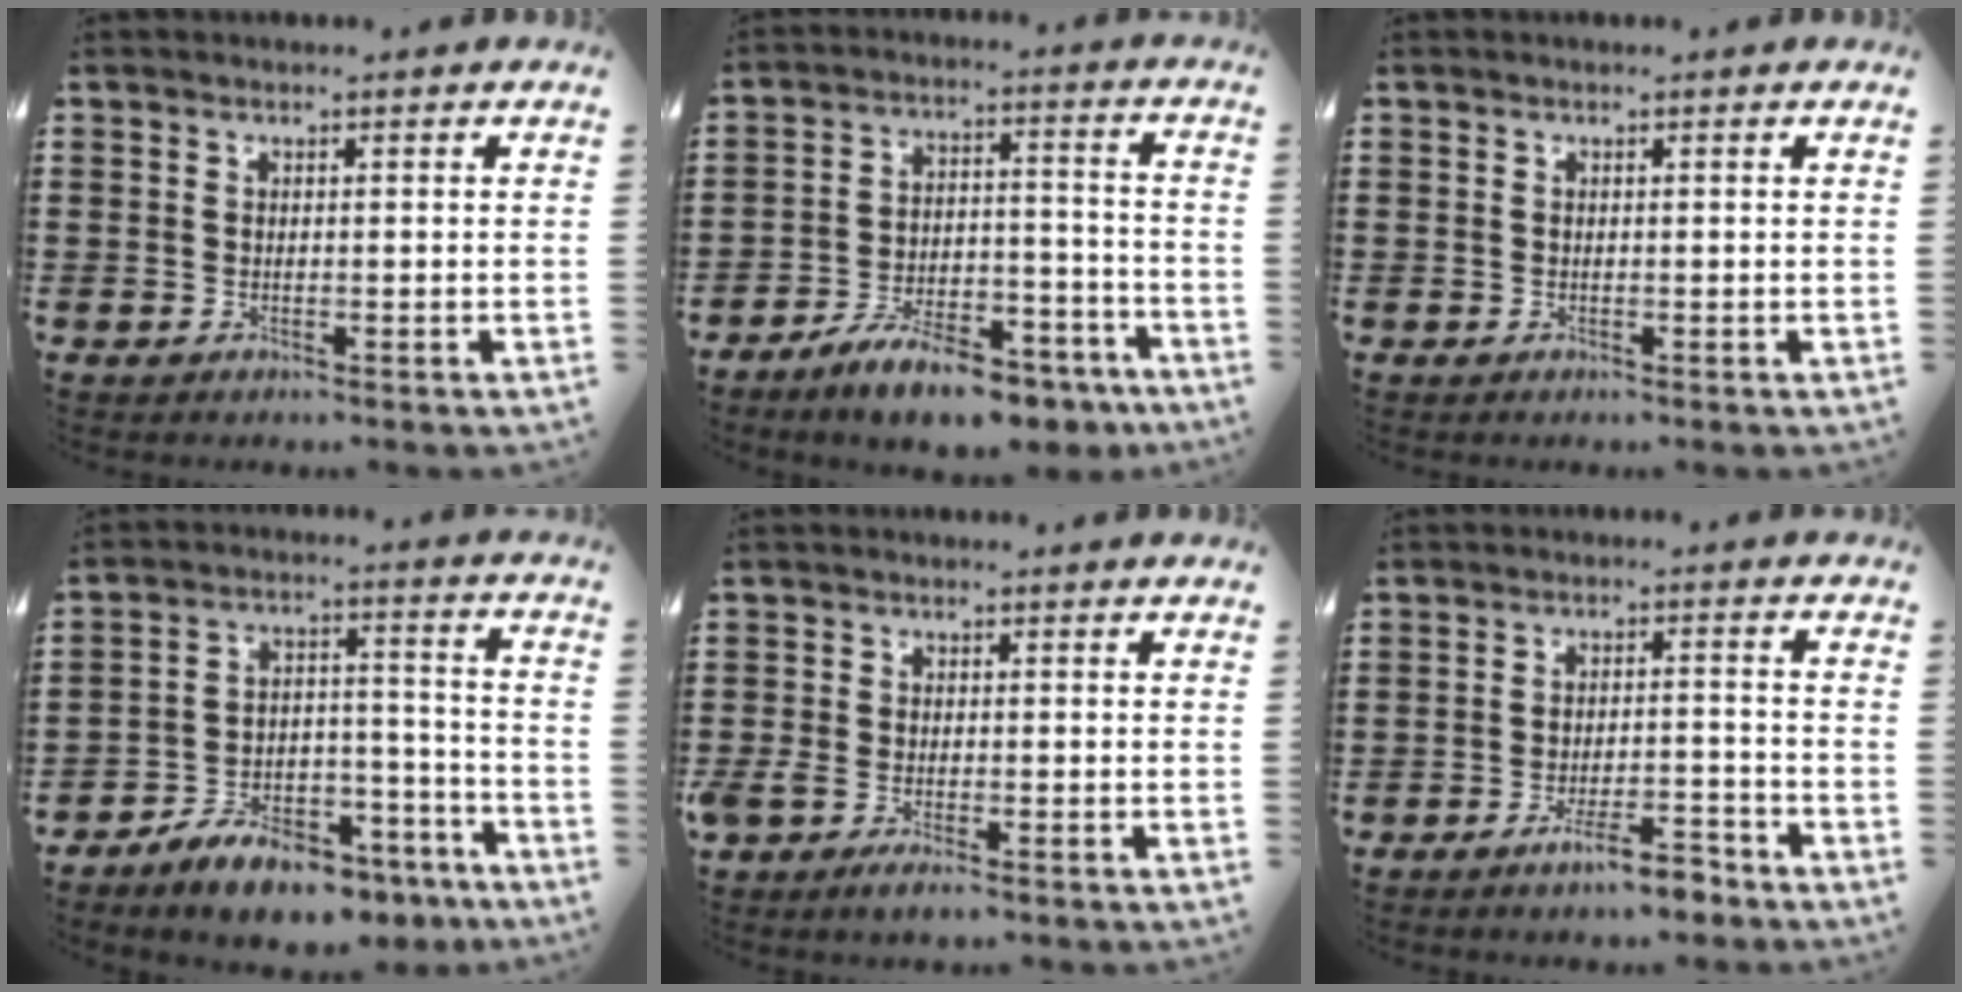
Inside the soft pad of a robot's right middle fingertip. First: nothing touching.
{"total": 9.4, "force": [-8.1, 1.8, 4.4], "torque": [-0.068, 0.026, -0.149]}
{"total": 0.0}
{"total": 8.7, "force": [-7.7, 2.4, 3.2], "torque": [-0.053, 0.031, -0.145]}
{"total": 2.3, "force": [-1.4, 0.6, 1.7], "torque": [-0.051, -0.006, -0.033]}
{"total": 5.7, "force": [-4.5, 0.9, 3.5], "torque": [-0.059, 0.001, -0.080]}